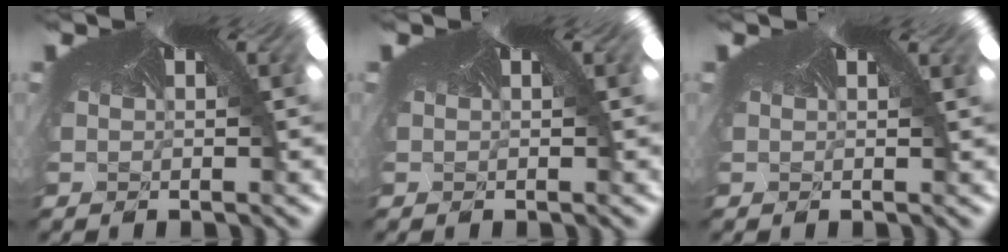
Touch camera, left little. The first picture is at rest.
{"total": 0.0}
{"total": 0.8, "force": [-0.1, -0.5, -0.7], "torque": [0.009, -0.001, -0.005]}